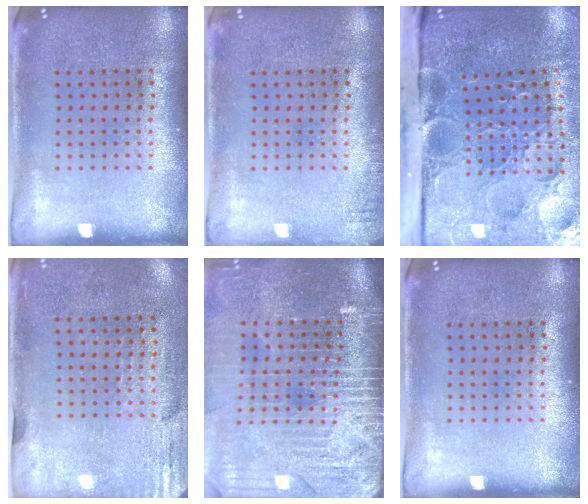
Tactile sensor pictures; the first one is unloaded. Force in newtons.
{"total": 1.0, "press": 1.0, "slide": 0.1}
{"total": 5.3, "press": 4.1, "slide": 3.3}
{"total": 2.9, "press": 2.5, "slide": 1.5}
{"total": 4.5, "press": 3.9, "slide": 2.3}
{"total": 0.0}